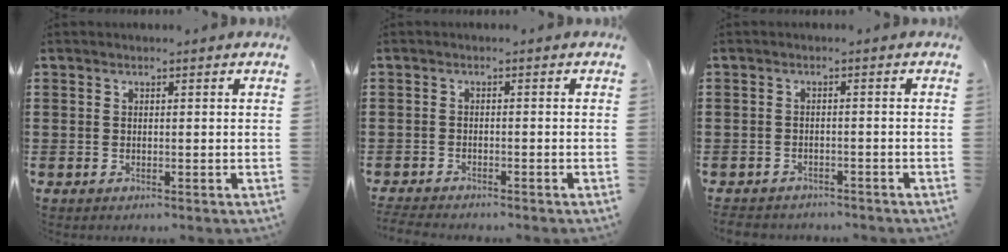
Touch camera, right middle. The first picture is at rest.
{"total": 1.8, "force": [-1.8, 0.1, 0.1], "torque": [-0.014, -0.003, -0.041]}
{"total": 1.9, "force": [-1.8, 0.3, -0.1], "torque": [-0.004, 0.000, -0.042]}